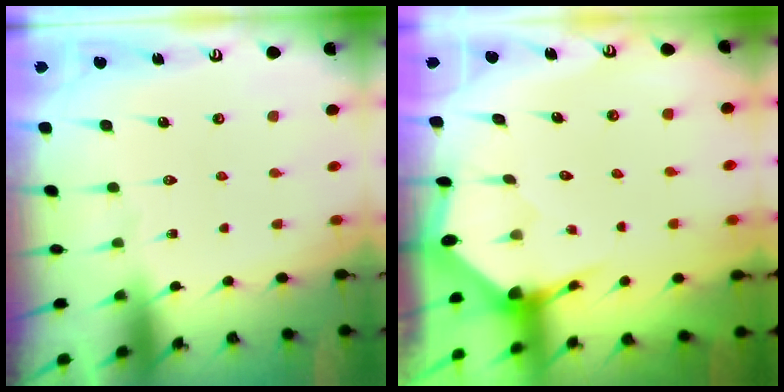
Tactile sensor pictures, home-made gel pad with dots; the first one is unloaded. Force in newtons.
{"total": 3.7, "press": 3.6, "slide": 0.5}